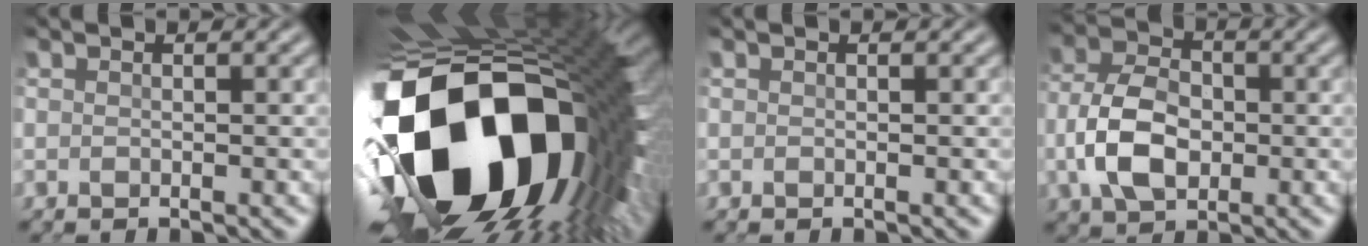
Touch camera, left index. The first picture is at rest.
{"total": 21.9, "force": [-5.0, 13.3, 16.7], "torque": [-0.359, -0.083, -0.049]}
{"total": 0.0}
{"total": 6.2, "force": [-1.1, 4.0, 4.6], "torque": [-0.099, 0.010, -0.025]}